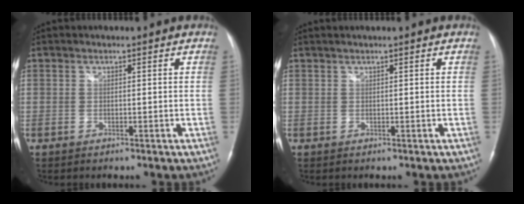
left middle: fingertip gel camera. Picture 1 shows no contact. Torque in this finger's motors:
{"motor_torque": [0.13, -0.30, 0.10, -0.01]}